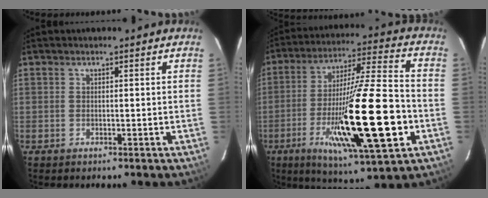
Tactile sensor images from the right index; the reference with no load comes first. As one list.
[{"total": 23.4, "force": [-6.4, 2.4, 22.4], "torque": [-0.387, -0.022, -0.101]}]